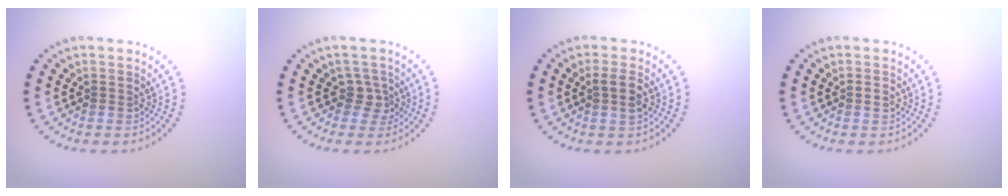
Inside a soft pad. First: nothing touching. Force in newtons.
{"total": 1.9, "press": 1.4, "slide": 1.2}
{"total": 1.7, "press": 1.6, "slide": 0.5}
{"total": 0.9, "press": 0.8, "slide": 0.2}